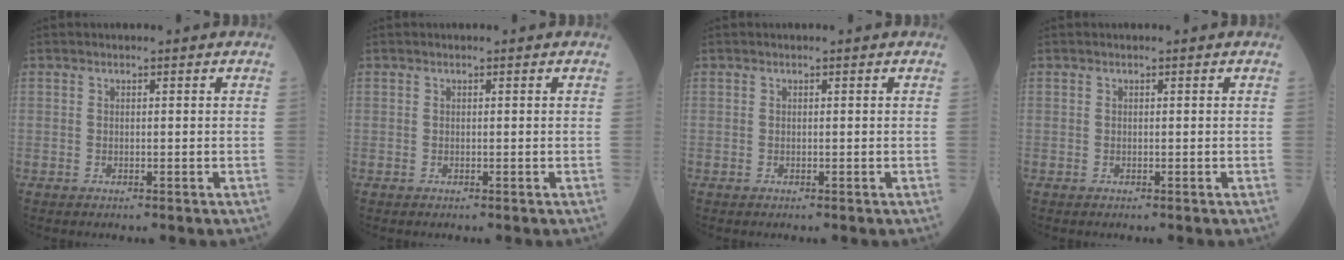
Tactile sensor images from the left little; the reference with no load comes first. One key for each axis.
{"total": 0.0}
{"total": 0.0}
{"total": 0.0}